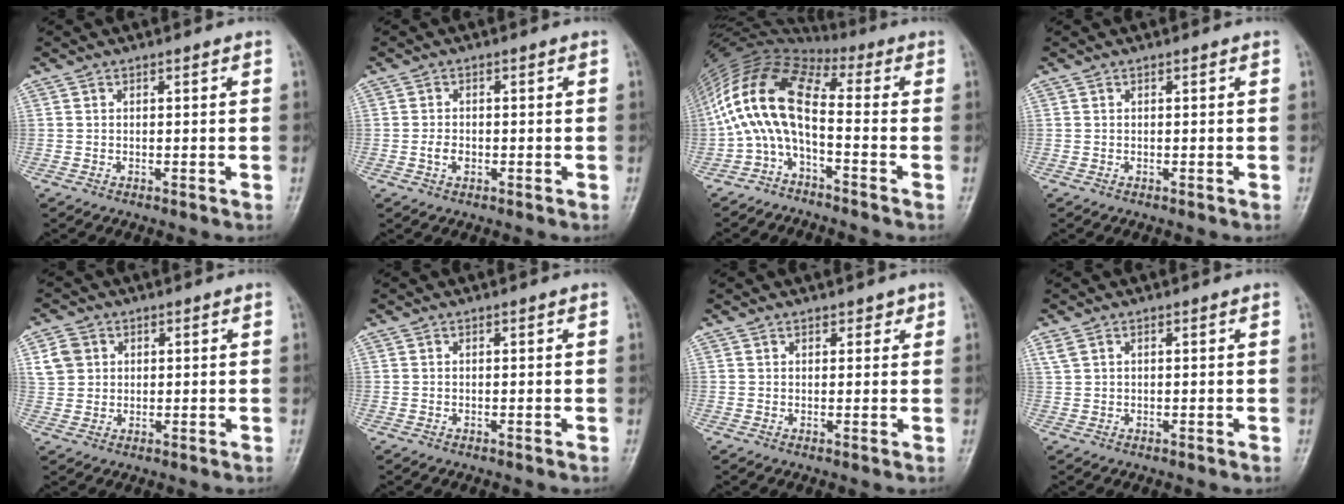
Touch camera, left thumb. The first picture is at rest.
{"total": 2.6, "force": [-0.7, 1.8, 1.7], "torque": [-0.029, 0.007, -0.015]}
{"total": 13.1, "force": [-2.8, 5.5, 11.6], "torque": [-0.232, 0.072, -0.070]}
{"total": 0.0}
{"total": 5.2, "force": [1.5, 4.6, 2.0], "torque": [-0.019, 0.002, 0.029]}
{"total": 0.0}
{"total": 1.7, "force": [1.1, 1.2, 0.4], "torque": [0.014, -0.005, 0.010]}
{"total": 1.8, "force": [0.7, 1.0, 1.4], "torque": [-0.041, 0.017, 0.023]}